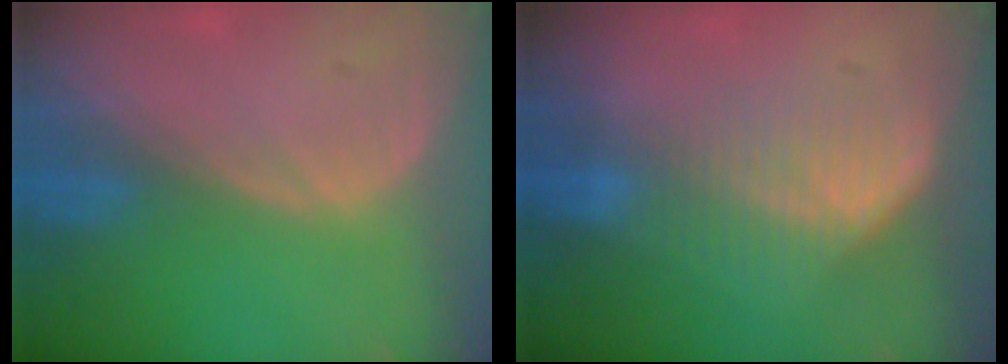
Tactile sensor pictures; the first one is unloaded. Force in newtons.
{"total": 7.4, "press": 6.4, "slide": 3.8}